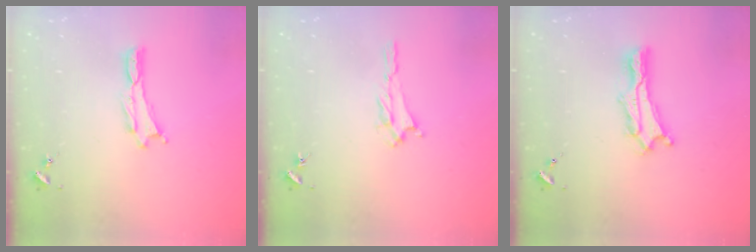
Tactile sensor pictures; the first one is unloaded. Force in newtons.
{"total": 1.2, "press": 1.1, "slide": 0.5}
{"total": 2.2, "press": 2.2, "slide": 0.3}